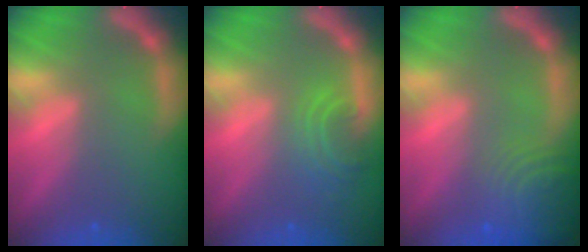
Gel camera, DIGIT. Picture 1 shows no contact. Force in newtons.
{"total": 3.5}
{"total": 7.4}